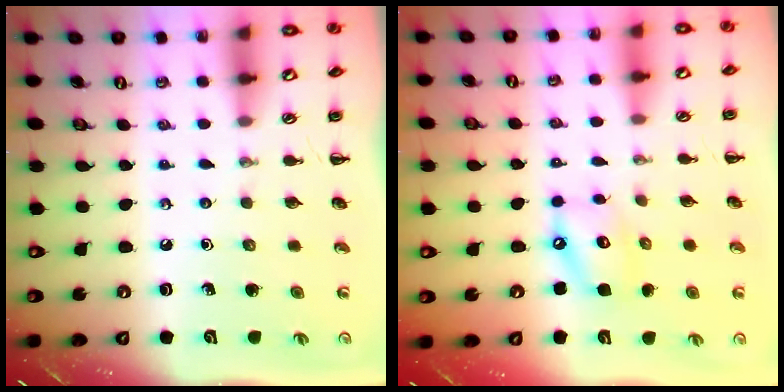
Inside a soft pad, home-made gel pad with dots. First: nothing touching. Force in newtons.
{"total": 9.4, "press": 9.3, "slide": 1.4}